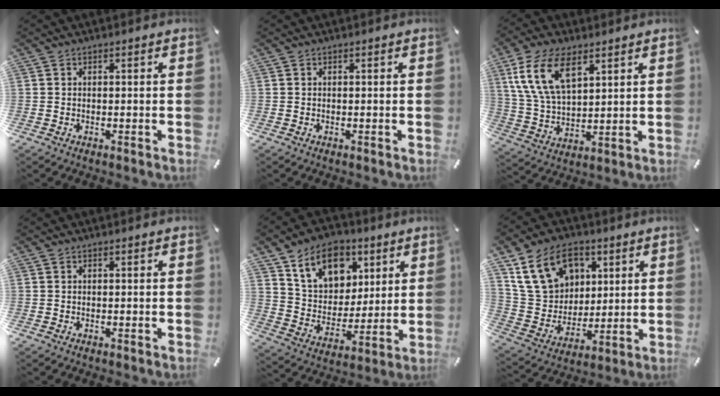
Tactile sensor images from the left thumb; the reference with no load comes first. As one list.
[{"total": 0.0}, {"total": 13.1, "force": [6.6, 7.1, 8.8], "torque": [-0.220, -0.010, 0.119]}, {"total": 0.0}, {"total": 14.3, "force": [7.8, 10.7, 5.5], "torque": [-0.093, -0.032, 0.151]}, {"total": 16.4, "force": [7.4, 12.6, 7.5], "torque": [-0.141, -0.014, 0.151]}]